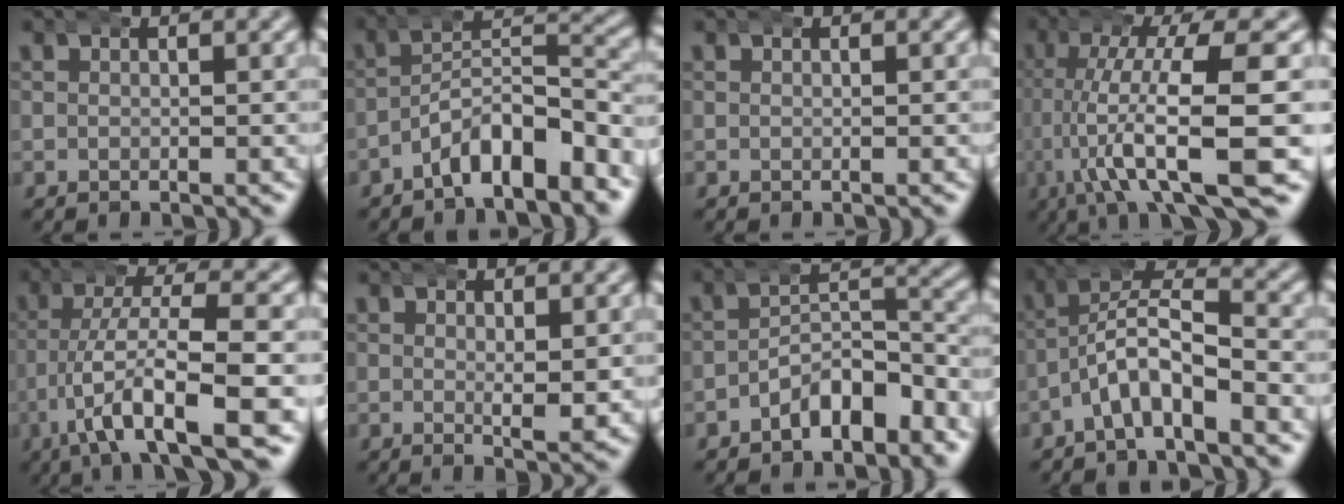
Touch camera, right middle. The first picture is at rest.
{"total": 6.7, "force": [-4.4, 3.2, 4.0], "torque": [-0.047, 0.000, -0.074]}
{"total": 0.0}
{"total": 10.7, "force": [-1.9, 3.5, 9.9], "torque": [-0.170, -0.009, -0.023]}
{"total": 8.1, "force": [-3.7, 2.2, 6.9], "torque": [-0.137, -0.022, -0.048]}
{"total": 2.1, "force": [0.2, 0.5, 2.0], "torque": [-0.035, -0.010, 0.005]}
{"total": 5.6, "force": [-4.1, 2.5, 2.9], "torque": [-0.018, -0.001, -0.066]}
{"total": 5.6, "force": [-1.2, 3.7, 4.1], "torque": [-0.065, -0.007, -0.029]}